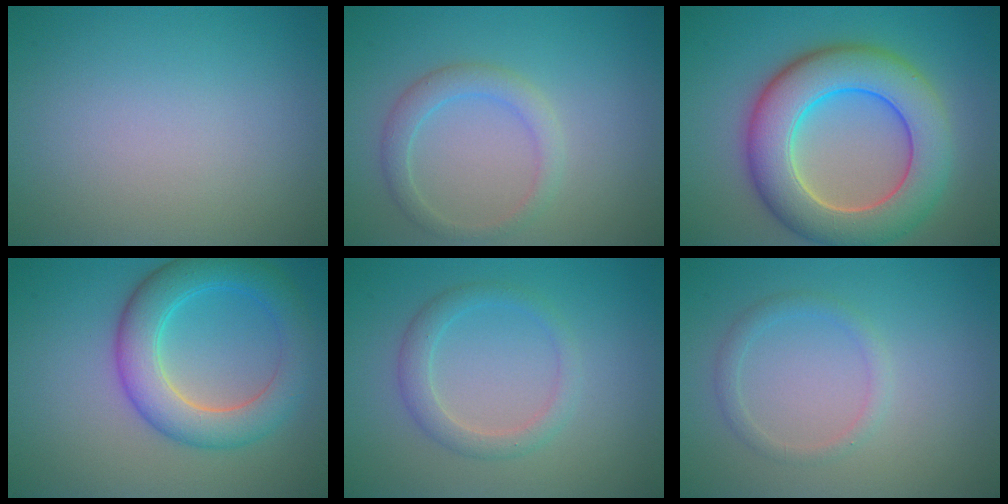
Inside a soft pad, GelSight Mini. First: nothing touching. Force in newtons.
{"total": 2.3, "press": 2.3, "slide": 0.2}
{"total": 9.8, "press": 9.8, "slide": 0.4}
{"total": 6.3, "press": 6.3, "slide": 0.2}
{"total": 2.4, "press": 2.4, "slide": 0.2}
{"total": 1.4, "press": 1.4, "slide": 0.1}